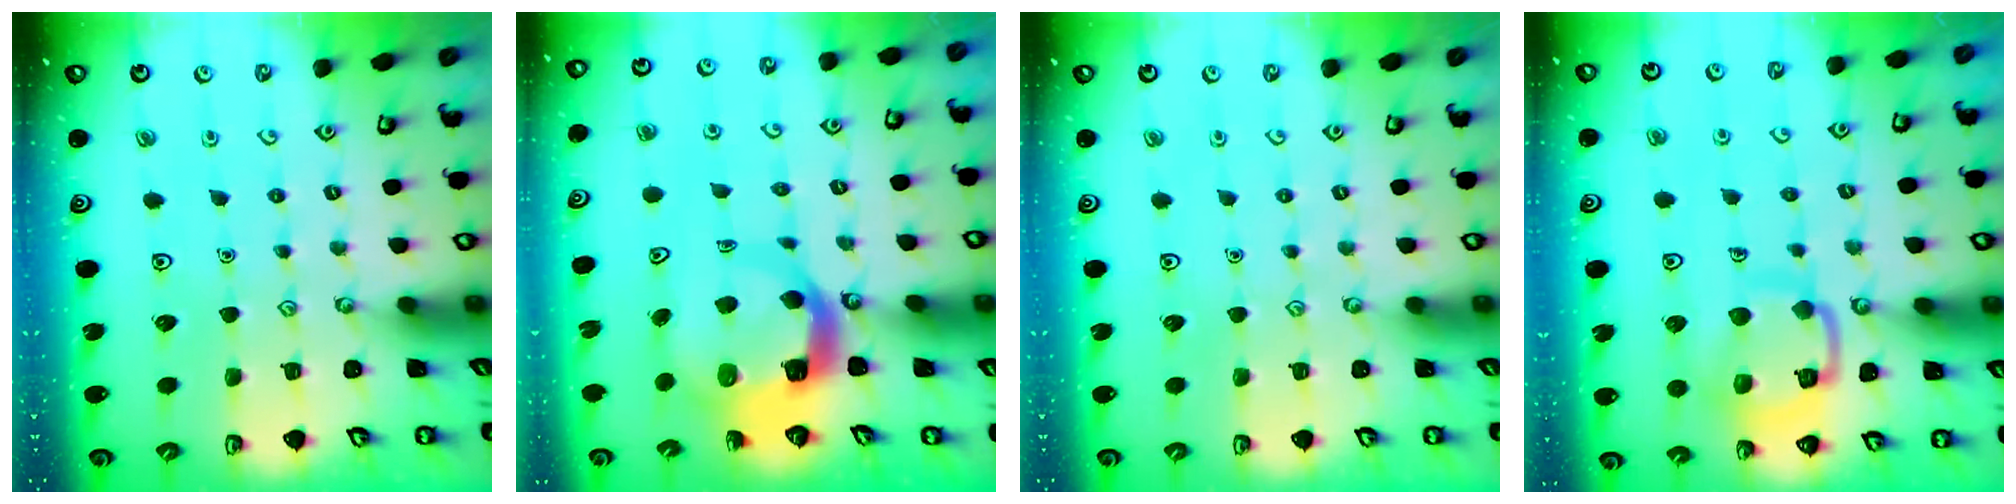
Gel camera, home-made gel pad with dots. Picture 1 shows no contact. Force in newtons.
{"total": 8.4, "press": 8.3, "slide": 1.0}
{"total": 0.0}
{"total": 14.0, "press": 13.9, "slide": 1.3}